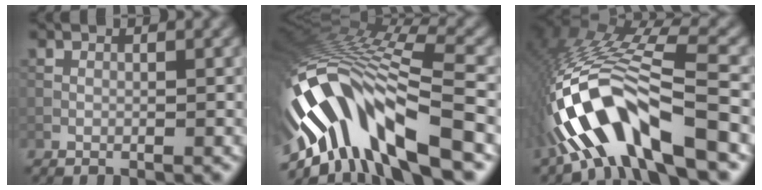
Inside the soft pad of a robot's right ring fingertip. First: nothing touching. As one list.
[{"total": 12.4, "force": [-6.7, 3.7, 9.8], "torque": [-0.177, 0.016, -0.110]}, {"total": 11.5, "force": [-5.8, 3.2, 9.3], "torque": [-0.186, 0.011, -0.103]}]